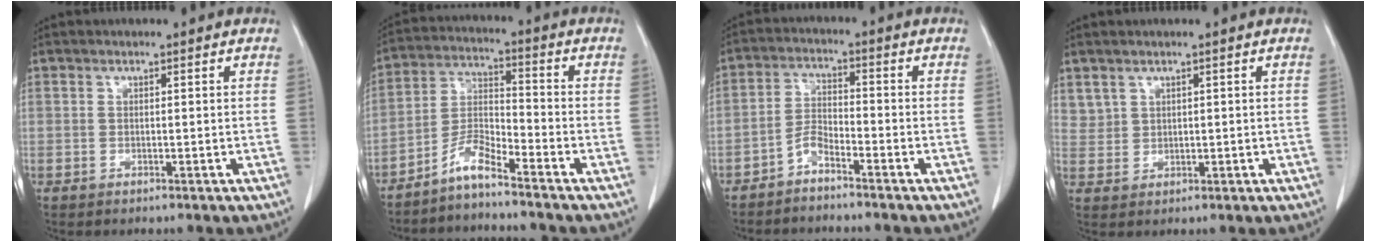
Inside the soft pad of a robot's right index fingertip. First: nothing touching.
{"total": 5.8, "force": [-4.9, 0.3, 3.1], "torque": [-0.070, -0.003, -0.099]}
{"total": 3.4, "force": [-3.0, 0.6, 1.6], "torque": [-0.033, 0.001, -0.062]}
{"total": 2.7, "force": [1.8, 2.0, 0.3], "torque": [0.003, 0.003, 0.041]}